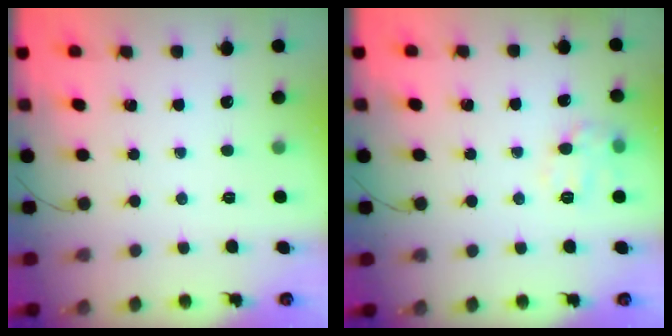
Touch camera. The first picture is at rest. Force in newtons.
{"total": 9.1, "press": 9.1, "slide": 0.4}